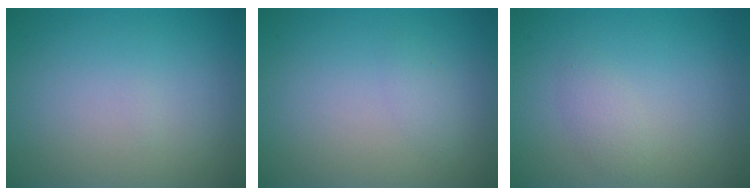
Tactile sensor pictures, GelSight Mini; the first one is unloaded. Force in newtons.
{"total": 0.9, "press": 0.9, "slide": 0.1}
{"total": 1.3, "press": 1.3, "slide": 0.0}